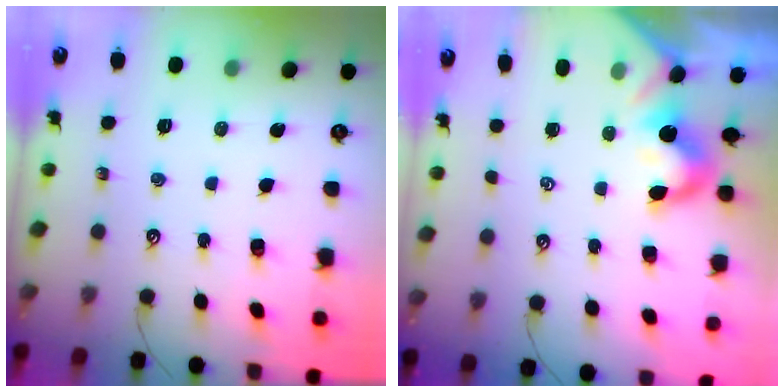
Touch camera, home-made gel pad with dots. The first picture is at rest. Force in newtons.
{"total": 1.4, "press": 1.2, "slide": 0.8}